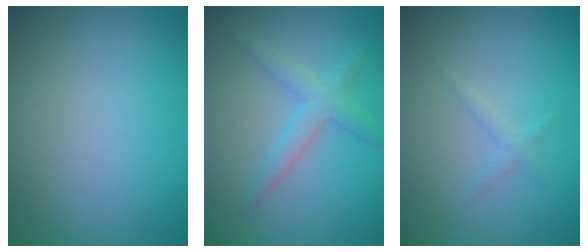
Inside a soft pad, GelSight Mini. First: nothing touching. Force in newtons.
{"total": 2.5, "press": 2.5, "slide": 0.1}
{"total": 0.9, "press": 0.9, "slide": 0.0}